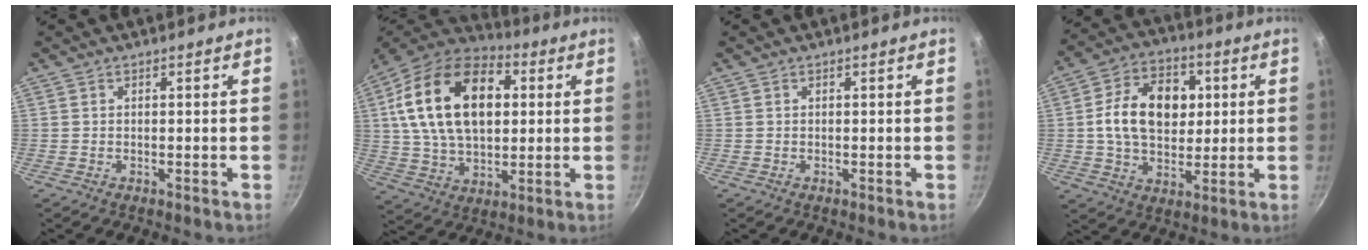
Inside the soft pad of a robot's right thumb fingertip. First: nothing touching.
{"total": 23.7, "force": [4.9, 14.8, 17.8], "torque": [-0.292, 0.011, 0.077]}
{"total": 0.0}
{"total": 15.7, "force": [2.3, 11.1, 10.9], "torque": [-0.145, 0.011, 0.029]}